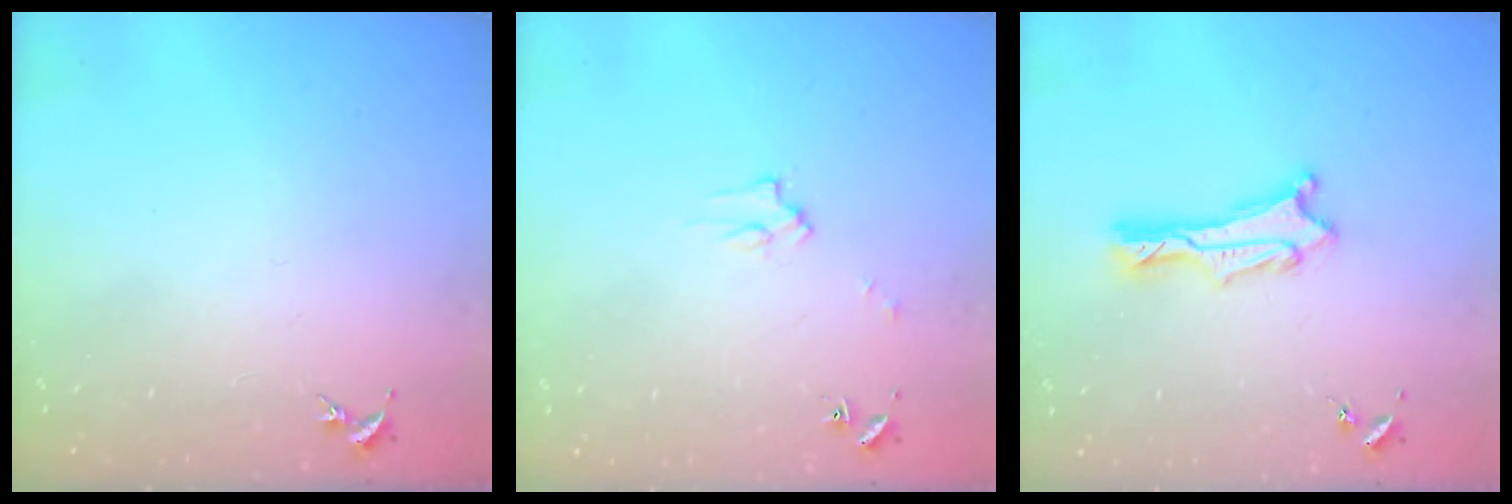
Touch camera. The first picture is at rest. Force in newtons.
{"total": 2.2, "press": 2.2, "slide": 0.2}
{"total": 1.5, "press": 1.5, "slide": 0.1}